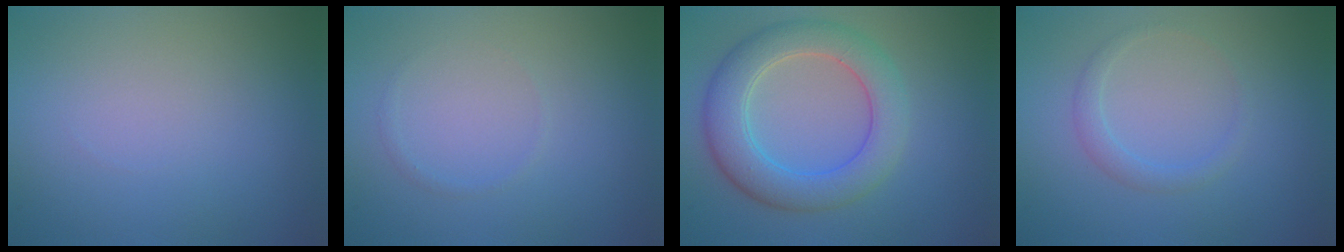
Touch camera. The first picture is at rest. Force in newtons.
{"total": 0.5, "press": 0.5, "slide": 0.0}
{"total": 6.1, "press": 6.1, "slide": 0.3}
{"total": 1.5, "press": 1.5, "slide": 0.1}